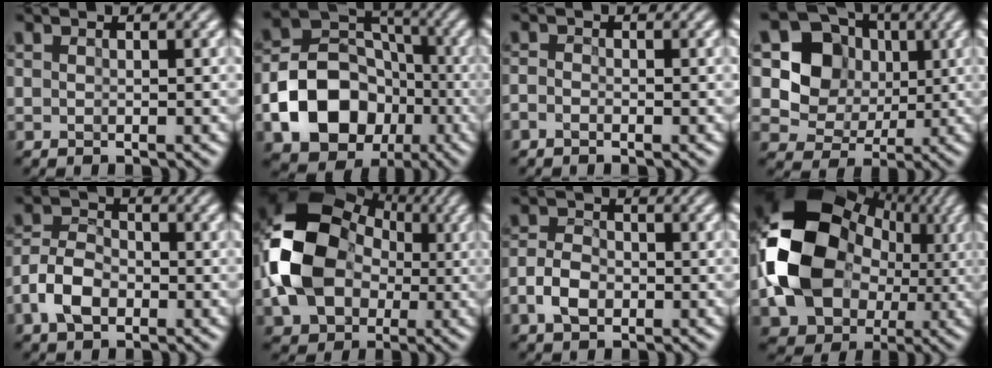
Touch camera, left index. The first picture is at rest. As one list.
[{"total": 12.3, "force": [-4.2, 9.6, 6.5], "torque": [-0.122, -0.018, -0.091]}, {"total": 1.1, "force": [-0.8, 0.6, 0.5], "torque": [-0.004, 0.007, -0.014]}, {"total": 7.3, "force": [1.3, 6.4, 3.2], "torque": [-0.041, 0.007, 0.019]}, {"total": 4.2, "force": [-2.0, 2.5, 2.7], "torque": [-0.057, 0.007, -0.038]}, {"total": 11.7, "force": [-1.2, 9.1, 7.3], "torque": [-0.154, 0.010, -0.031]}, {"total": 3.2, "force": [-1.4, 2.0, 2.1], "torque": [-0.047, 0.006, -0.027]}, {"total": 14.7, "force": [-0.2, 11.6, 9.0], "torque": [-0.178, 0.002, -0.015]}]